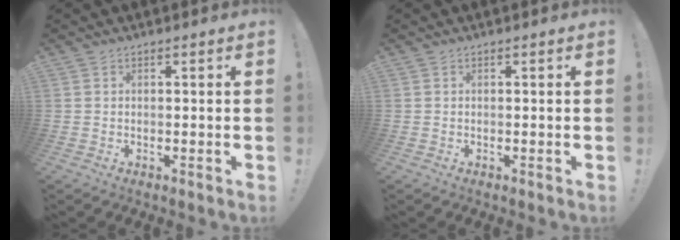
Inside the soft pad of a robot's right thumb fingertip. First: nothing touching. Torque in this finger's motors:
{"motor_torque": [-0.09, 0.09, 0.00, 0.00, 0.00]}